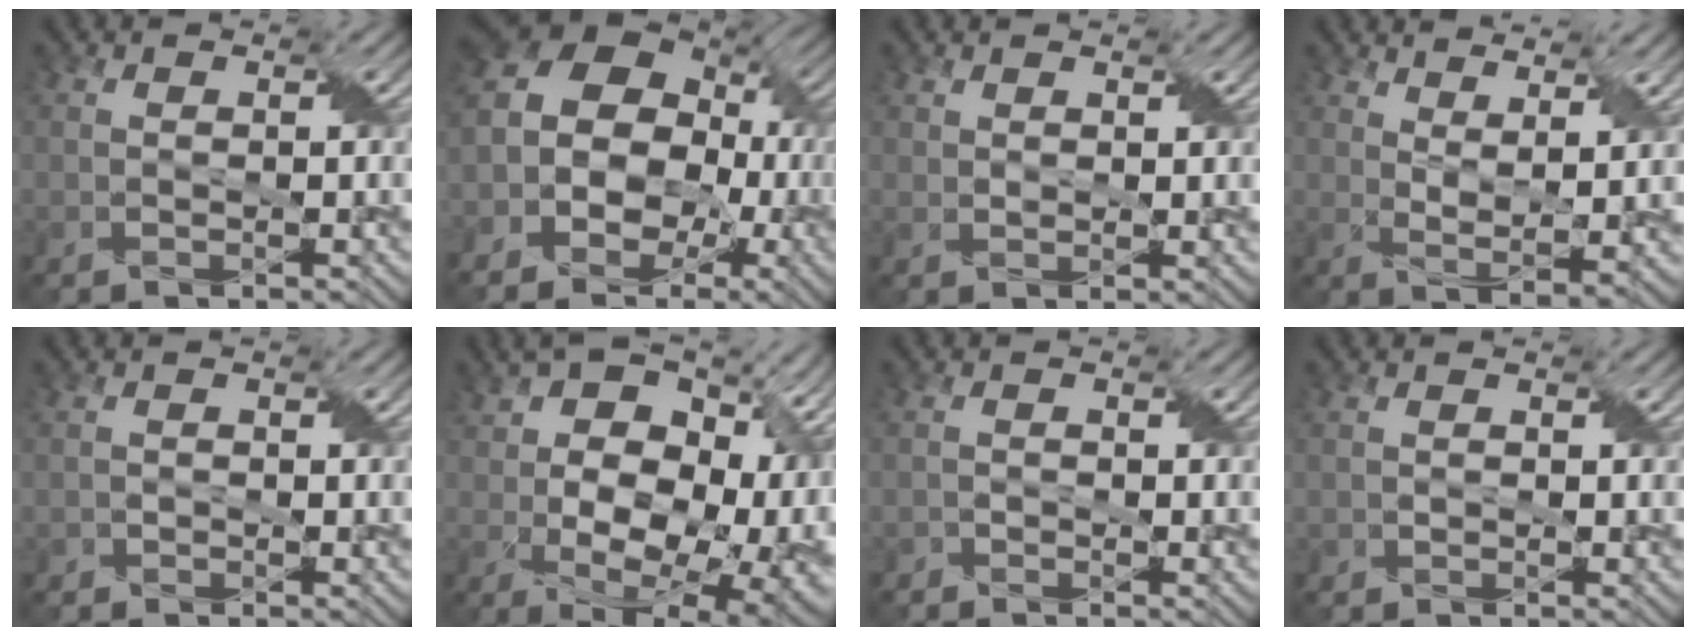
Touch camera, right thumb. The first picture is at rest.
{"total": 14.7, "force": [-2.4, 11.9, 8.2], "torque": [-0.174, -0.008, -0.060]}
{"total": 1.5, "force": [1.2, 0.8, 0.7], "torque": [-0.016, -0.001, 0.025]}
{"total": 6.3, "force": [4.3, 1.5, 4.3], "torque": [-0.083, -0.011, 0.081]}
{"total": 0.9, "force": [-0.3, 0.7, 0.3], "torque": [-0.005, -0.004, -0.005]}
{"total": 20.1, "force": [3.7, 12.7, 15.1], "torque": [-0.222, 0.014, 0.100]}
{"total": 1.0, "force": [-0.6, 0.7, 0.5], "torque": [-0.009, -0.002, -0.010]}
{"total": 0.9, "force": [0.2, 0.8, 0.5], "torque": [-0.011, -0.001, 0.006]}